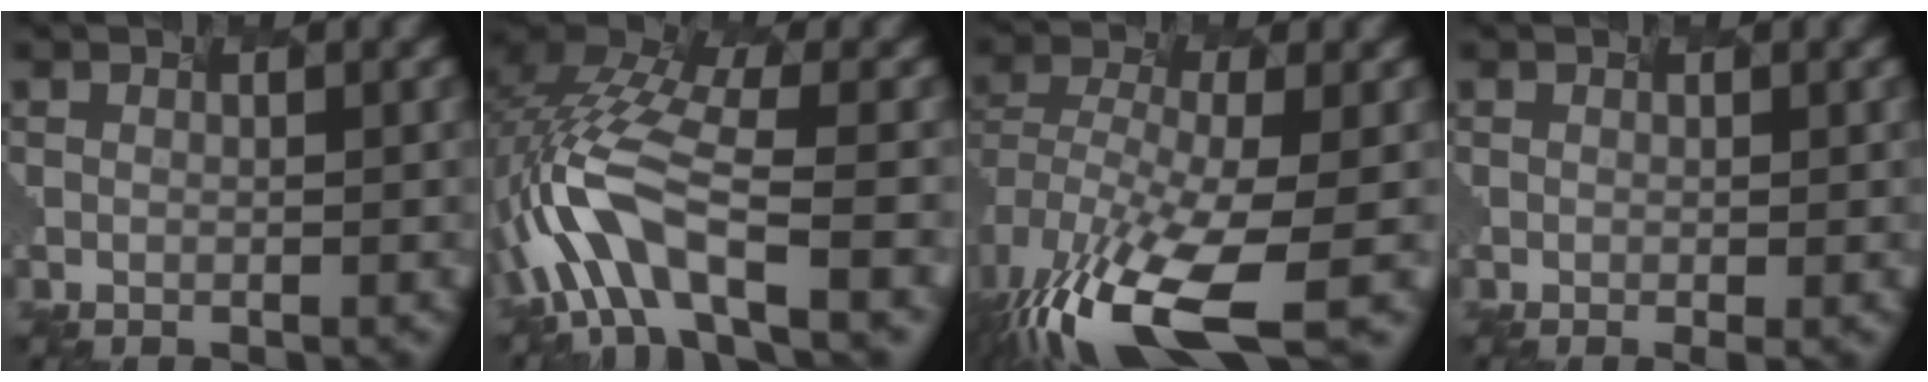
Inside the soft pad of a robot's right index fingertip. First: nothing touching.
{"total": 8.6, "force": [-4.8, 2.4, 6.7], "torque": [-0.167, 0.006, -0.062]}
{"total": 10.5, "force": [-7.1, 2.2, 7.4], "torque": [-0.188, -0.037, -0.080]}
{"total": 1.6, "force": [-0.3, 0.2, 1.6], "torque": [-0.014, 0.002, 0.008]}